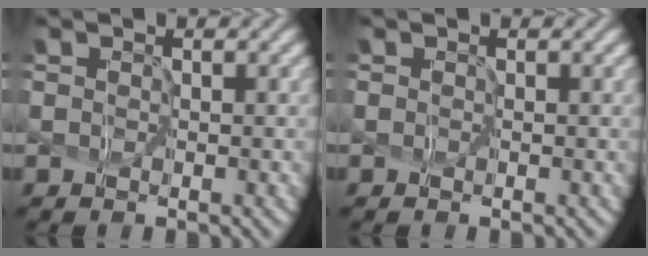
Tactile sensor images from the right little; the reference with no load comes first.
{"total": 0.0}